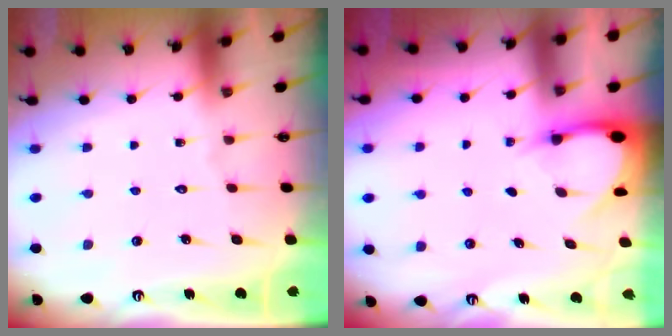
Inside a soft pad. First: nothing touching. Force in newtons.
{"total": 3.5, "press": 3.5, "slide": 0.2}